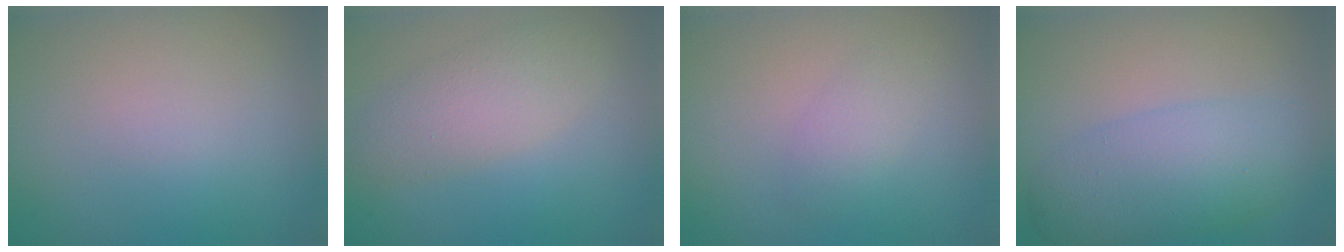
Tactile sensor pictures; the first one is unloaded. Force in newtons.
{"total": 3.5, "press": 3.5, "slide": 0.3}
{"total": 1.6, "press": 1.6, "slide": 0.1}
{"total": 5.5, "press": 5.5, "slide": 0.1}